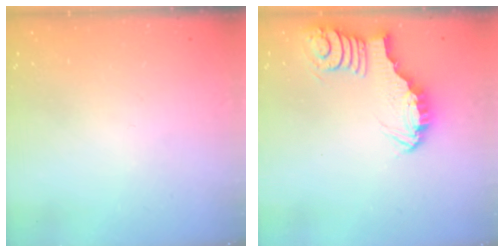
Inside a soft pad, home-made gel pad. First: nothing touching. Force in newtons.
{"total": 3.6, "press": 3.6, "slide": 0.2}